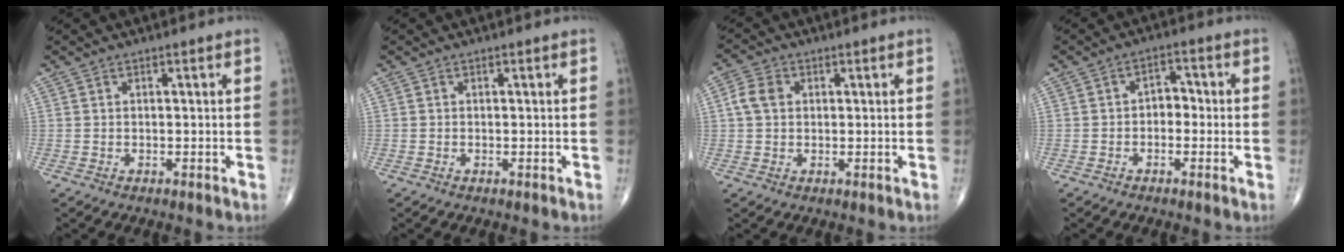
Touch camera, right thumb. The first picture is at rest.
{"total": 0.0}
{"total": 4.3, "force": [0.8, 3.4, 2.7], "torque": [-0.052, 0.010, 0.011]}
{"total": 3.4, "force": [-0.6, 2.4, 2.4], "torque": [-0.015, 0.016, -0.020]}